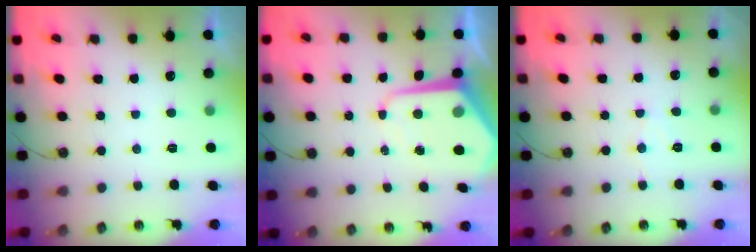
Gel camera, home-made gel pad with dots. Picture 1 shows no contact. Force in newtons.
{"total": 10.2, "press": 10.2, "slide": 1.0}
{"total": 4.3, "press": 4.2, "slide": 0.7}